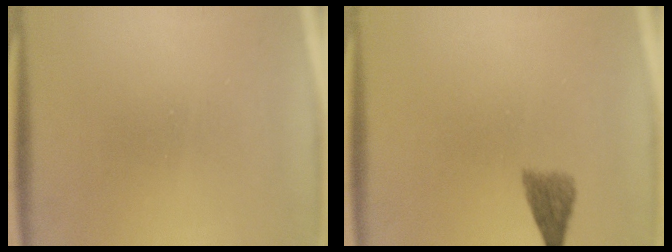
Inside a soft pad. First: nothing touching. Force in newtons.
{"total": 2.9}